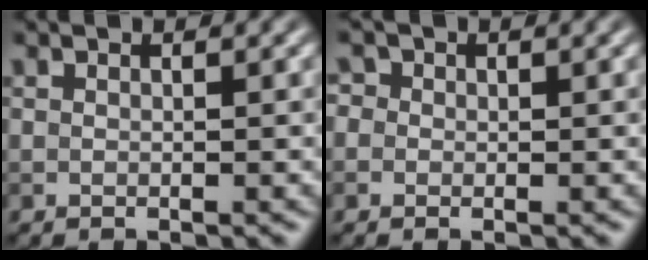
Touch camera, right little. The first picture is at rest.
{"total": 1.9, "force": [0.7, 1.6, 0.7], "torque": [0.000, 0.009, -0.014]}